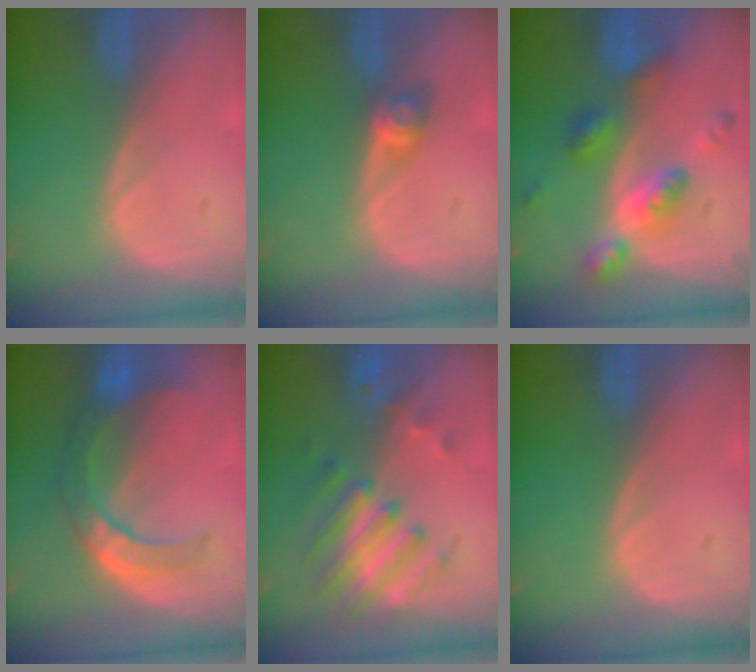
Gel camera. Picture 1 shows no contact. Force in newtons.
{"total": 3.0, "press": 2.6, "slide": 1.5}
{"total": 7.4, "press": 7.4, "slide": 0.6}
{"total": 7.3, "press": 7.1, "slide": 1.6}
{"total": 8.1, "press": 7.1, "slide": 4.0}
{"total": 0.0}